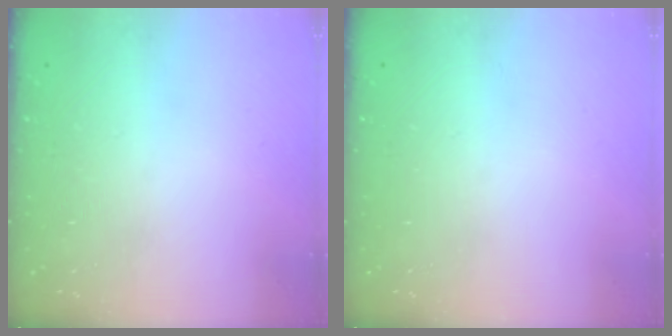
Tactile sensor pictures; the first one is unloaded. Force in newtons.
{"total": 0.0}